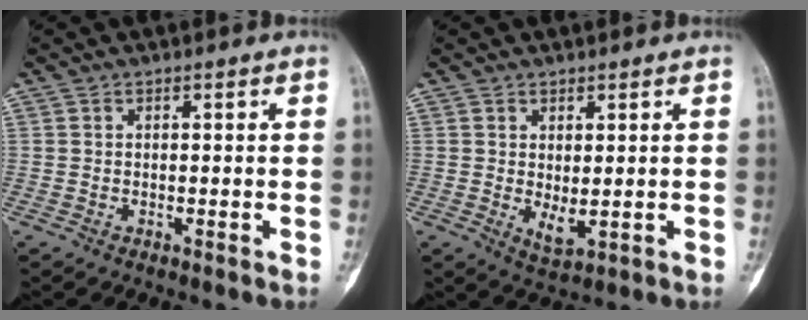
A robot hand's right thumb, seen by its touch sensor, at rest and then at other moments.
{"total": 3.5, "force": [0.1, 1.5, 3.1], "torque": [-0.049, -0.012, 0.011]}